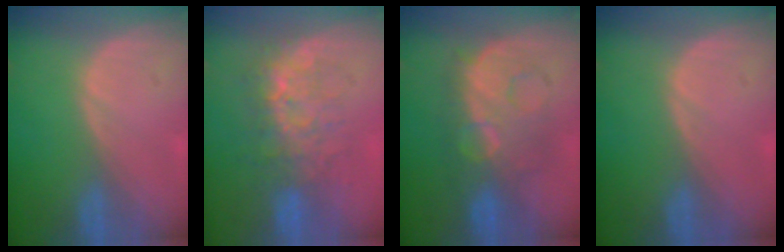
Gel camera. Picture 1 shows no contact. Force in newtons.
{"total": 8.0, "press": 7.6, "slide": 2.4}
{"total": 8.8, "press": 8.8, "slide": 0.4}
{"total": 0.0}